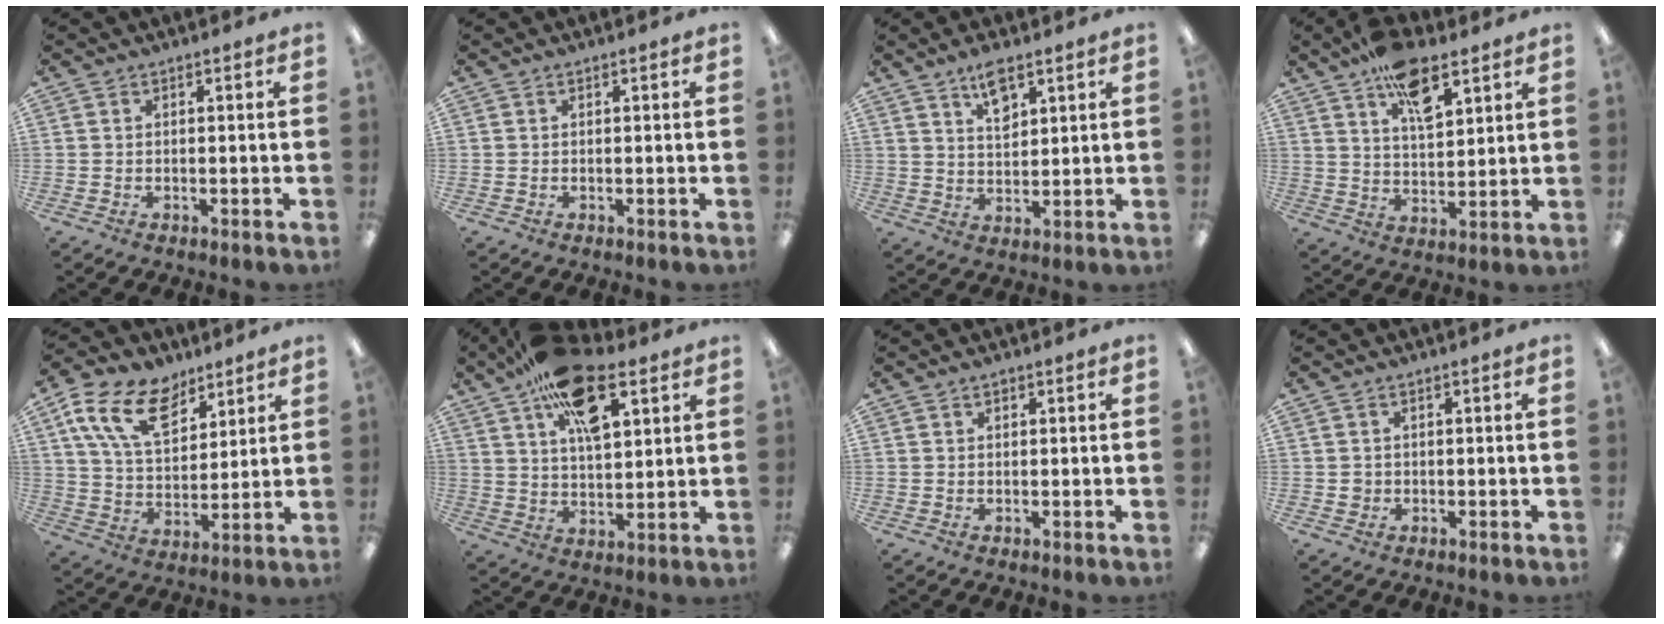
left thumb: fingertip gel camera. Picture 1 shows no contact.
{"total": 0.0}
{"total": 6.8, "force": [4.8, 3.0, 3.9], "torque": [-0.056, -0.021, 0.081]}
{"total": 12.3, "force": [7.5, 5.7, 7.8], "torque": [-0.119, -0.030, 0.131]}
{"total": 16.5, "force": [9.4, 9.9, 9.3], "torque": [-0.173, -0.027, 0.176]}
{"total": 17.9, "force": [9.6, 8.6, 12.4], "torque": [-0.201, -0.028, 0.166]}
{"total": 0.9, "force": [0.7, 0.4, 0.3], "torque": [-0.006, 0.001, 0.013]}
{"total": 1.4, "force": [0.2, 1.3, 0.4], "torque": [-0.002, 0.003, -0.001]}